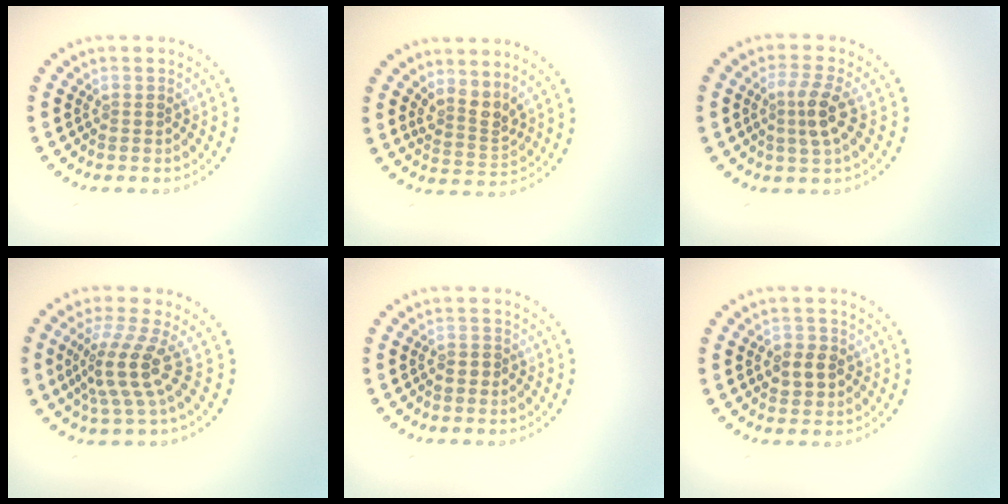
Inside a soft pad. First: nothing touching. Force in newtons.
{"total": 2.6, "press": 1.8, "slide": 1.9}
{"total": 2.9, "press": 2.6, "slide": 1.3}
{"total": 4.1, "press": 2.8, "slide": 2.9}
{"total": 0.8, "press": 0.5, "slide": 0.6}
{"total": 2.4, "press": 2.4, "slide": 0.5}